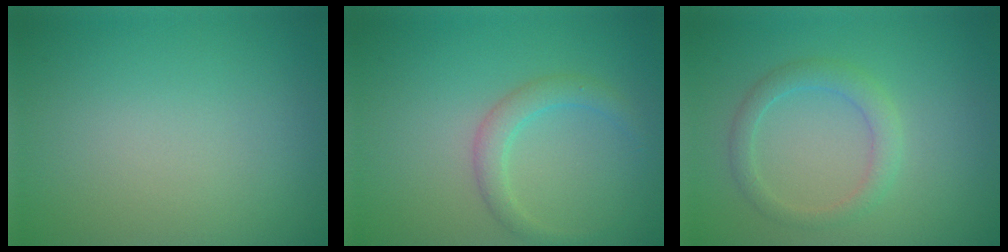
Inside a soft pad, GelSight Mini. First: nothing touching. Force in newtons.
{"total": 2.1, "press": 2.1, "slide": 0.0}
{"total": 2.3, "press": 2.2, "slide": 0.1}